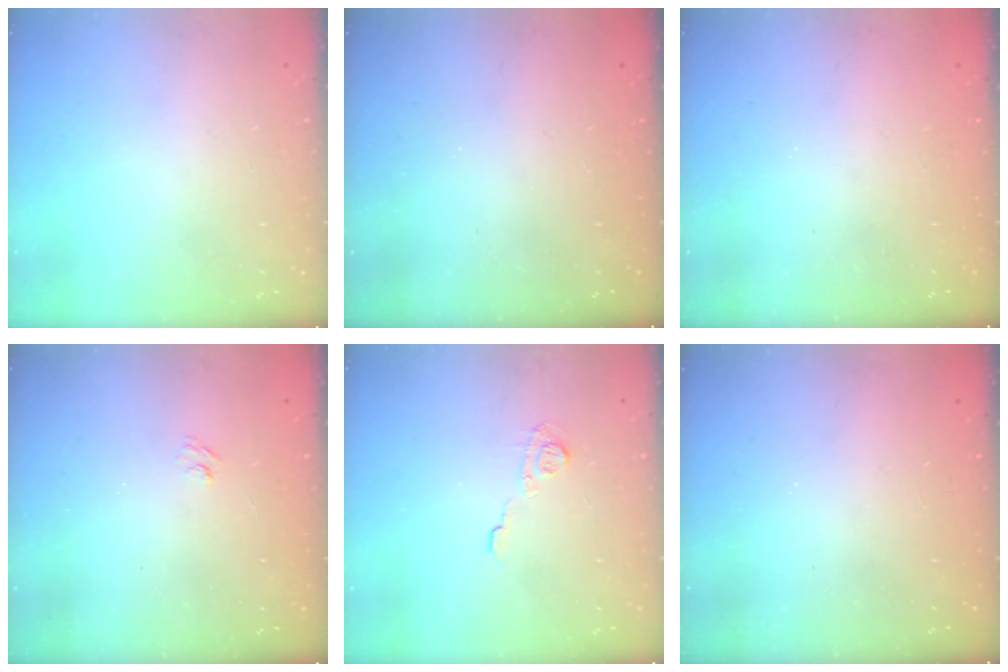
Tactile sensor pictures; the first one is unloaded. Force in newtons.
{"total": 2.3, "press": 2.2, "slide": 0.8}
{"total": 2.4, "press": 2.3, "slide": 0.8}
{"total": 2.2, "press": 2.0, "slide": 1.0}
{"total": 6.9, "press": 6.8, "slide": 0.8}
{"total": 2.4, "press": 2.3, "slide": 0.8}